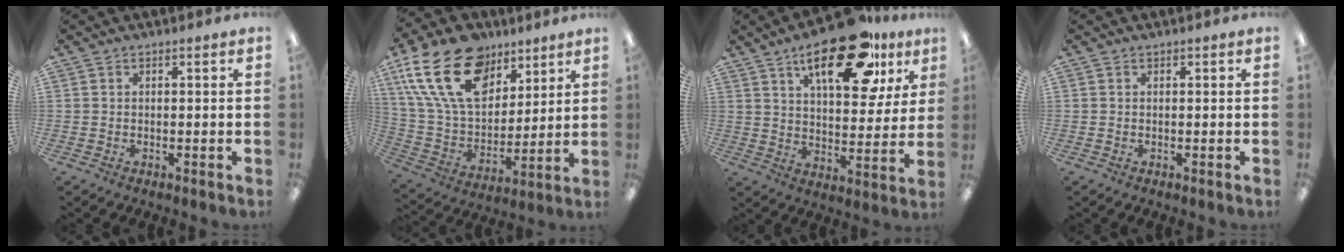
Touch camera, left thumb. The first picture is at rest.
{"total": 23.9, "force": [12.2, 15.2, 13.9], "torque": [-0.269, -0.054, 0.220]}
{"total": 21.6, "force": [13.1, 9.2, 14.5], "torque": [-0.212, -0.059, 0.208]}
{"total": 0.0}